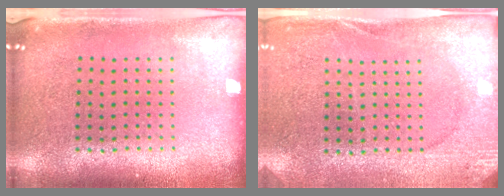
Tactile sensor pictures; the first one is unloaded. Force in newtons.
{"total": 2.6, "press": 2.5, "slide": 0.4}